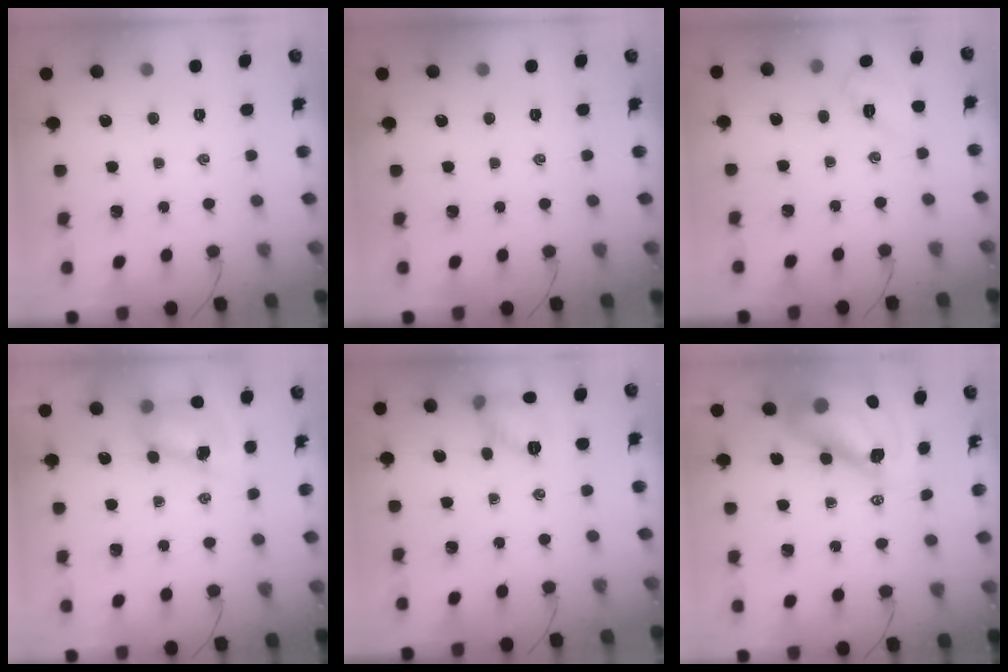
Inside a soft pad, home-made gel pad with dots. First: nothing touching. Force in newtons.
{"total": 0.0}
{"total": 3.6, "press": 3.5, "slide": 0.9}
{"total": 8.3, "press": 8.2, "slide": 1.1}
{"total": 8.8, "press": 8.7, "slide": 1.3}
{"total": 16.0, "press": 15.4, "slide": 4.4}